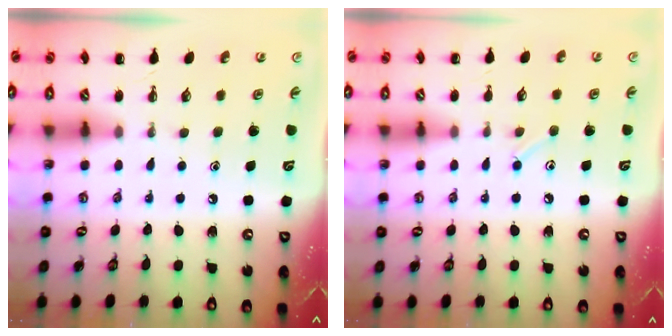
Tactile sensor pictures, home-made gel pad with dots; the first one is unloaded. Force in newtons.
{"total": 4.9, "press": 4.8, "slide": 1.1}